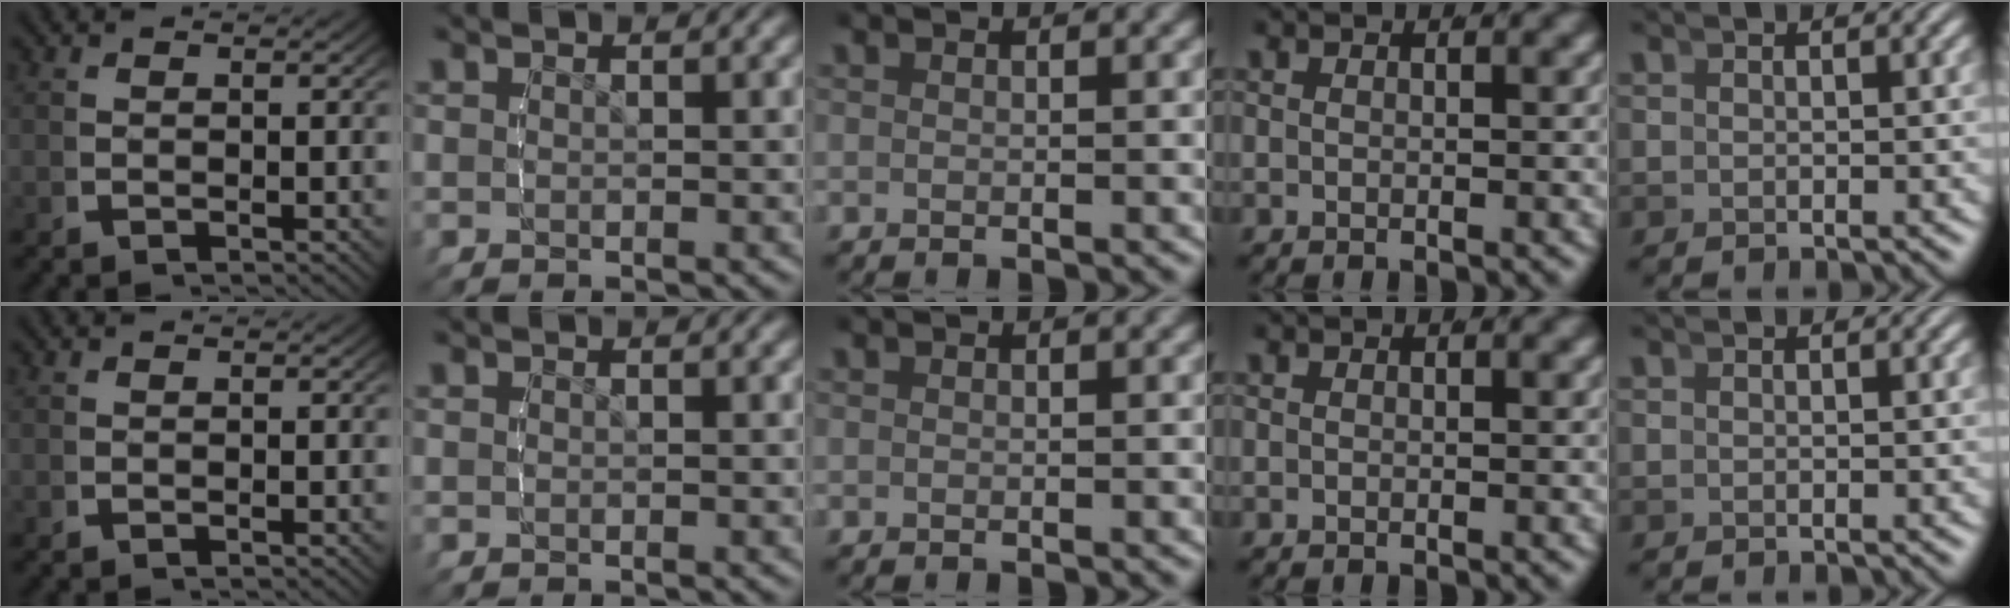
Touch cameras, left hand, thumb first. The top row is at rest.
{}